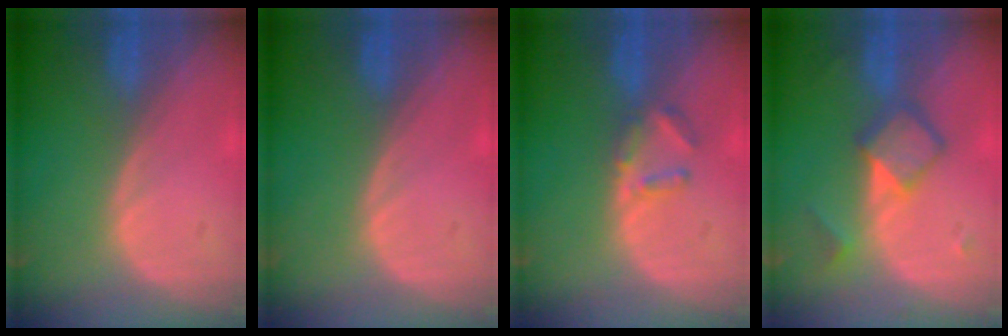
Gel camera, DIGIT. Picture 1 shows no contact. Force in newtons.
{"total": 0.0}
{"total": 3.0, "press": 3.0, "slide": 0.4}
{"total": 5.2, "press": 5.2, "slide": 0.1}